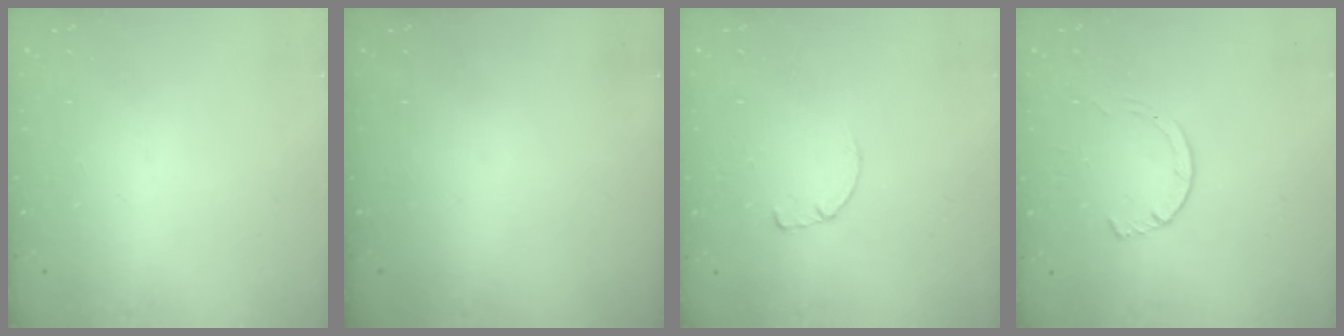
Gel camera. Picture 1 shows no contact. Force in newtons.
{"total": 0.0}
{"total": 0.7, "press": 0.6, "slide": 0.2}
{"total": 3.6, "press": 3.6, "slide": 0.5}